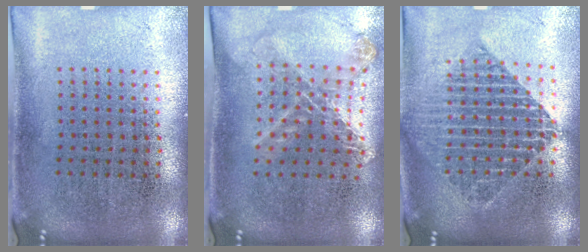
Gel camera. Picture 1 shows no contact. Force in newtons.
{"total": 1.1, "press": 1.1, "slide": 0.3}
{"total": 1.9, "press": 1.5, "slide": 1.1}